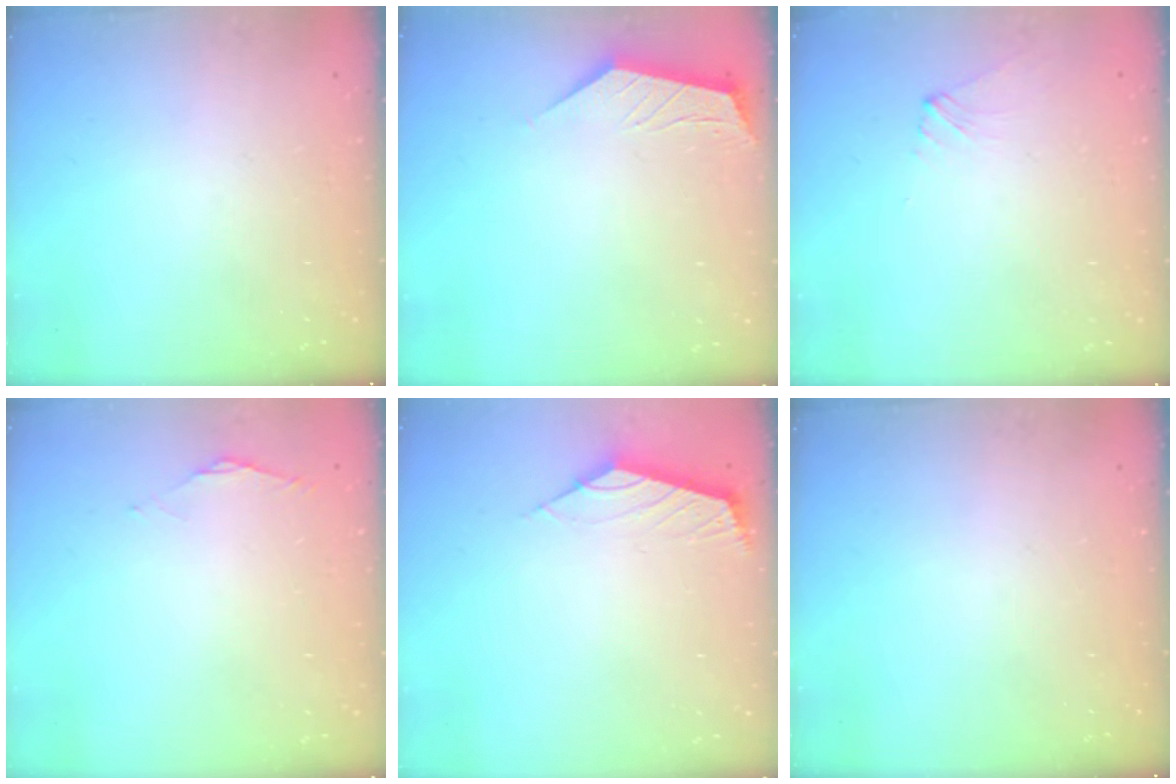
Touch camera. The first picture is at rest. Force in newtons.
{"total": 2.0, "press": 2.0, "slide": 0.4}
{"total": 2.0, "press": 2.0, "slide": 0.3}
{"total": 1.3, "press": 1.3, "slide": 0.3}
{"total": 2.5, "press": 2.5, "slide": 0.6}
{"total": 0.0}